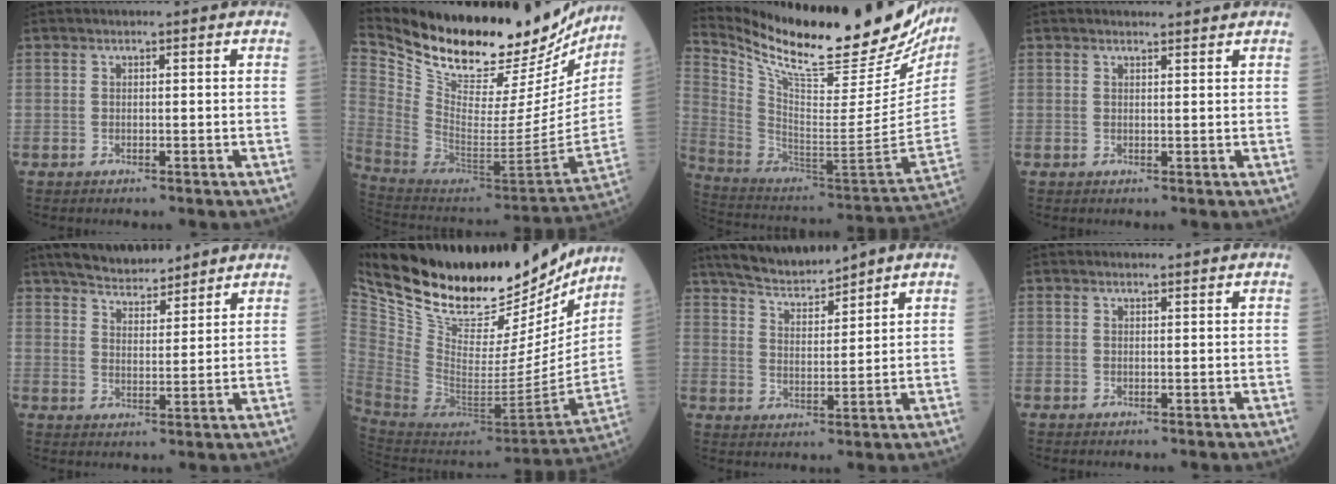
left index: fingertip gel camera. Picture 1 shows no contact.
{"total": 32.1, "force": [27.4, 8.6, 14.3], "torque": [-0.252, -0.063, 0.402]}
{"total": 31.4, "force": [26.4, 6.3, 15.9], "torque": [-0.279, -0.075, 0.384]}
{"total": 1.8, "force": [1.8, 0.0, 0.1], "torque": [-0.009, 0.000, 0.026]}
{"total": 10.8, "force": [9.7, 2.5, 4.3], "torque": [-0.066, 0.017, 0.154]}
{"total": 30.2, "force": [25.2, 9.9, 13.3], "torque": [-0.245, -0.030, 0.393]}
{"total": 7.6, "force": [7.2, 0.2, 2.3], "torque": [-0.050, 0.005, 0.139]}
{"total": 0.7, "force": [0.7, -0.1, 0.0], "torque": [-0.005, -0.003, 0.009]}